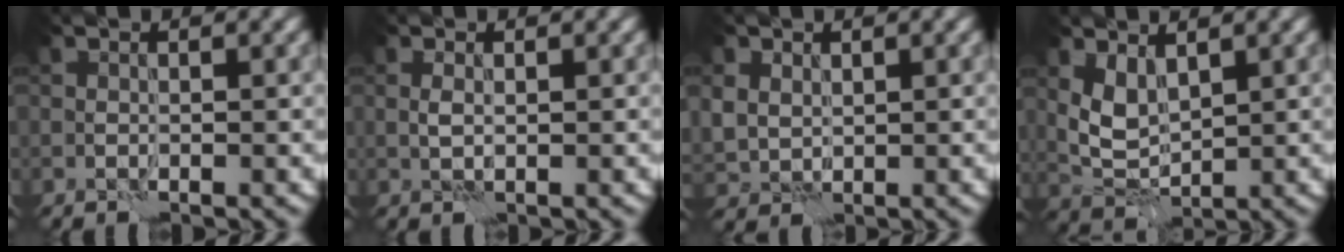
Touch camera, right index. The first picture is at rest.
{"total": 0.7, "force": [0.3, 0.3, 0.5], "torque": [-0.016, -0.002, 0.006]}
{"total": 2.7, "force": [1.3, 2.2, 0.8], "torque": [-0.026, -0.004, 0.027]}
{"total": 3.0, "force": [1.6, 1.7, 1.9], "torque": [-0.044, -0.008, 0.037]}